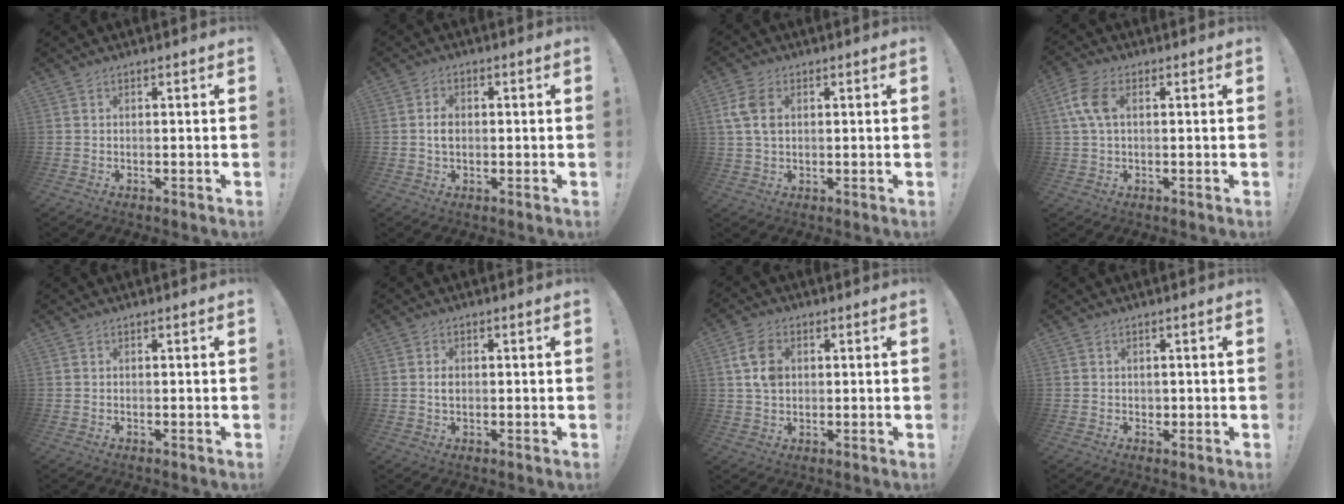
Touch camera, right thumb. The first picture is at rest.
{"total": 3.2, "force": [0.1, 2.3, 2.2], "torque": [-0.027, 0.003, -0.002]}
{"total": 7.2, "force": [1.8, 4.7, 5.2], "torque": [-0.100, 0.005, 0.035]}
{"total": 7.8, "force": [1.7, 4.5, 6.1], "torque": [-0.144, 0.005, 0.032]}
{"total": 0.0}
{"total": 2.0, "force": [0.2, 1.4, 1.4], "torque": [-0.021, 0.004, 0.001]}
{"total": 8.3, "force": [1.8, 5.9, 5.5], "torque": [-0.101, 0.005, 0.036]}
{"total": 1.3, "force": [0.2, 1.3, 0.0], "torque": [0.007, -0.001, 0.002]}